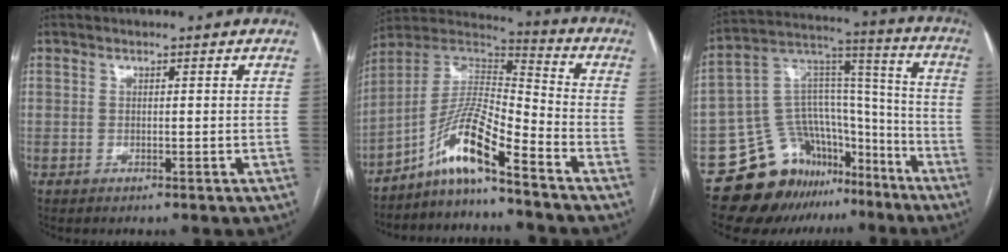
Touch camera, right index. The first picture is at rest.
{"total": 10.9, "force": [-7.4, 0.5, 7.9], "torque": [-0.157, 0.019, -0.141]}
{"total": 17.5, "force": [-12.4, 10.8, 6.1], "torque": [-0.086, 0.090, -0.200]}